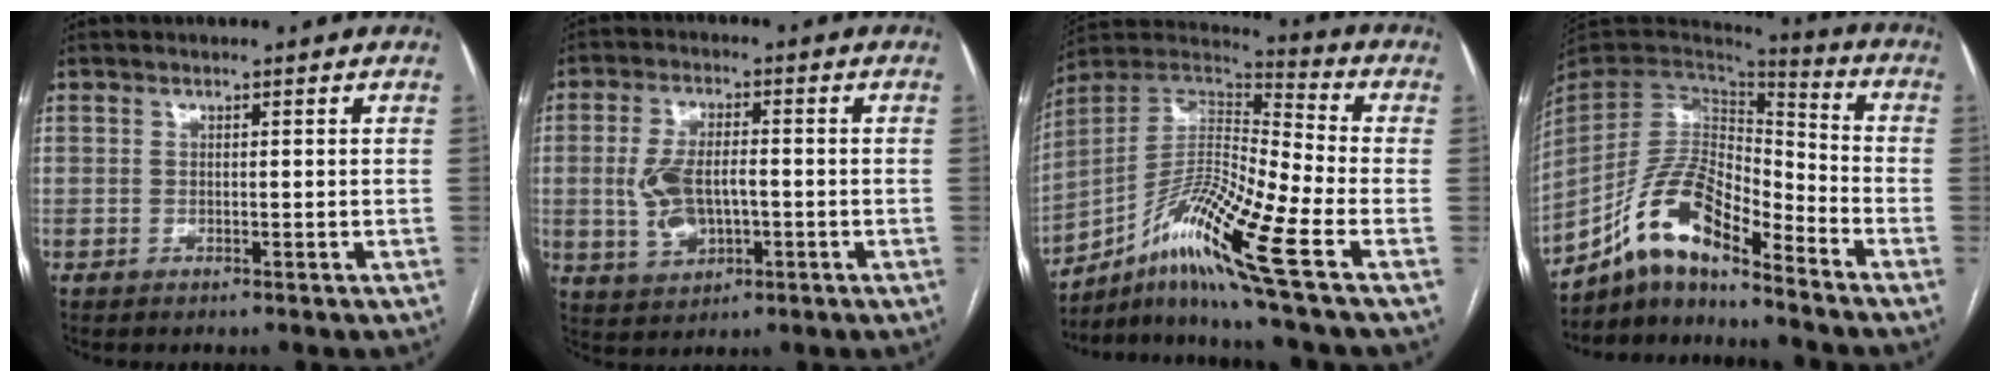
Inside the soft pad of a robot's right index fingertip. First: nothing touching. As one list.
[{"total": 7.5, "force": [-0.9, 3.9, 6.3], "torque": [-0.133, 0.008, -0.007]}, {"total": 18.6, "force": [-8.4, 0.7, 16.6], "torque": [-0.327, 0.001, -0.150]}, {"total": 13.2, "force": [-9.5, 3.7, 8.4], "torque": [-0.165, 0.028, -0.176]}]